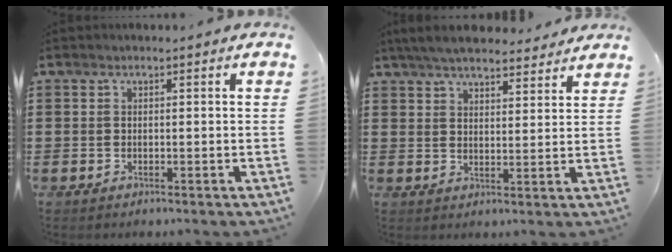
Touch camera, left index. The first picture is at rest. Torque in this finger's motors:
{"motor_torque": [2.14, 0.00, 0.33, 0.12]}